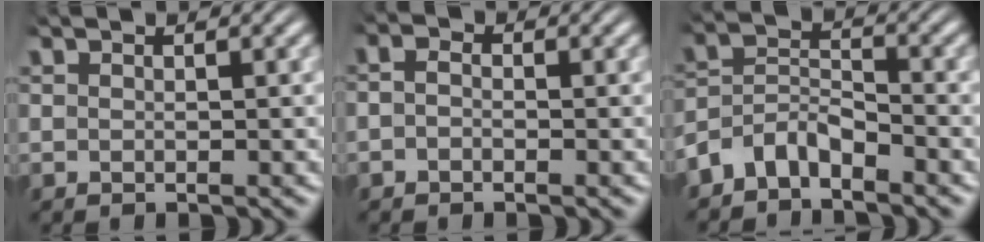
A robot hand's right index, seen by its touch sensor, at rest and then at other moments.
{"total": 1.3, "force": [-0.5, 1.0, 0.7], "torque": [-0.016, -0.004, -0.012]}
{"total": 5.0, "force": [-3.4, 3.1, 2.1], "torque": [-0.040, -0.013, -0.061]}